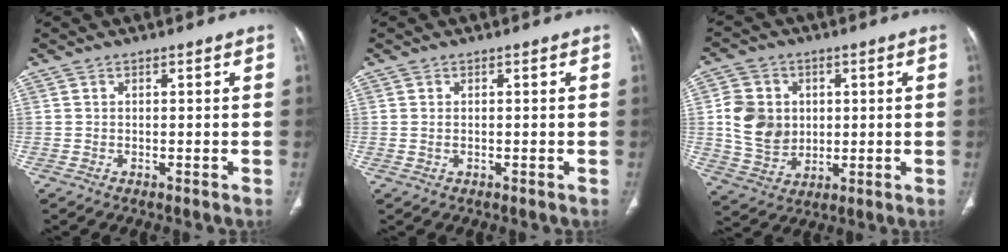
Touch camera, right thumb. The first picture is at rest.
{"total": 0.7, "force": [-0.1, 0.4, 0.6], "torque": [-0.017, 0.000, 0.002]}
{"total": 11.1, "force": [1.2, 9.5, 5.7], "torque": [-0.079, -0.004, 0.032]}